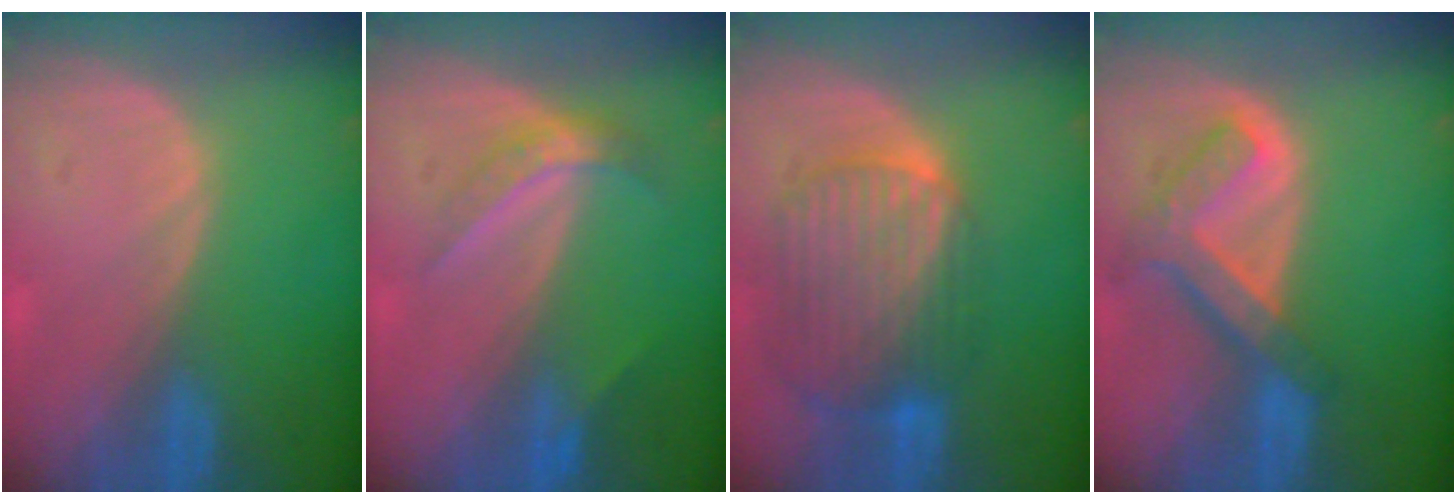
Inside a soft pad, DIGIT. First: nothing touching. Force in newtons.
{"total": 4.5, "press": 4.0, "slide": 2.1}
{"total": 10.3, "press": 8.6, "slide": 5.6}
{"total": 7.6, "press": 6.4, "slide": 4.0}